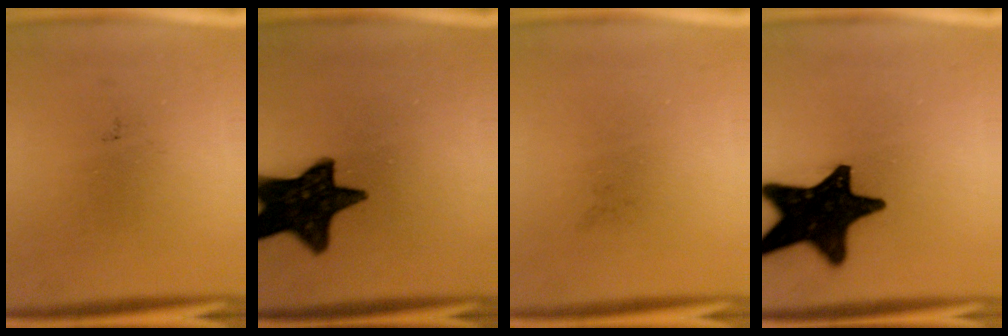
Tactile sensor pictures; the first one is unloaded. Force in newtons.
{"total": 15.1}
{"total": 0.0}
{"total": 18.9}